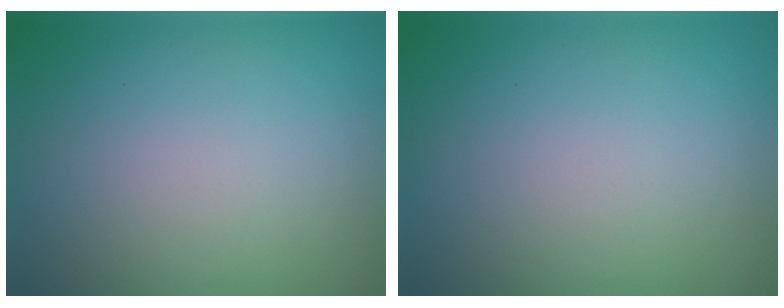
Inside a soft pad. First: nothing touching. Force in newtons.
{"total": 0.0}